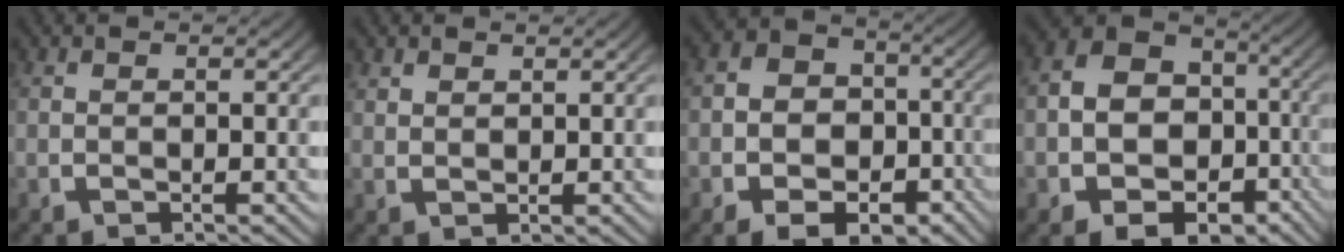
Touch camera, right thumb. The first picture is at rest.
{"total": 1.1, "force": [1.1, 0.3, 0.2], "torque": [0.004, 0.002, 0.026]}
{"total": 8.5, "force": [-2.7, 6.7, 4.5], "torque": [-0.077, -0.028, -0.040]}
{"total": 13.0, "force": [-4.0, 10.3, 6.9], "torque": [-0.134, -0.043, -0.054]}